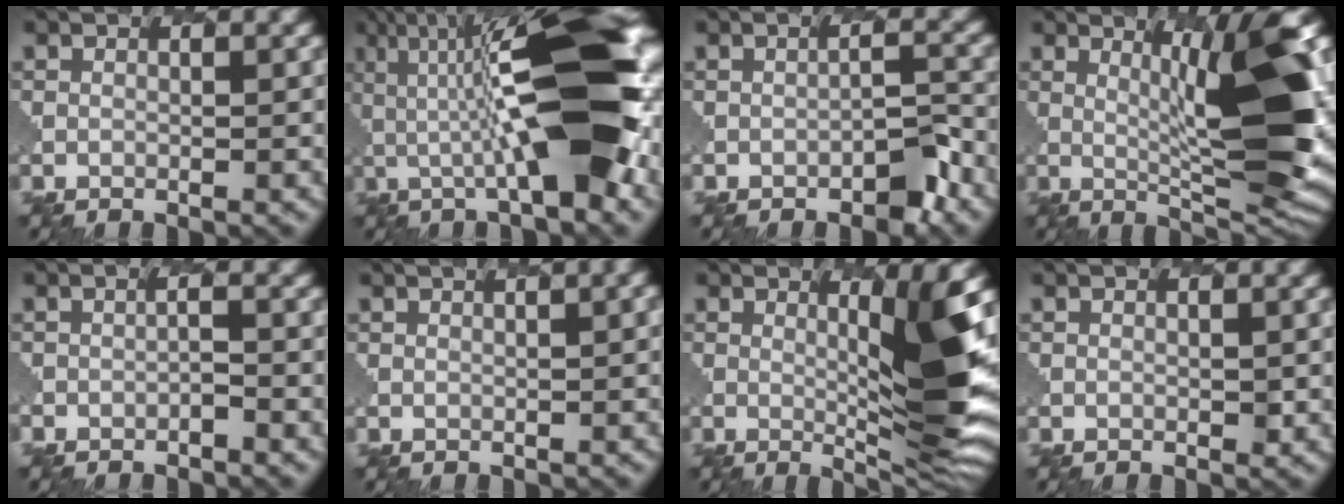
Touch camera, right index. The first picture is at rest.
{"total": 10.4, "force": [0.4, 2.2, 10.2], "torque": [-0.166, 0.026, -0.020]}
{"total": 2.4, "force": [-2.4, 0.3, 0.2], "torque": [-0.030, 0.002, -0.046]}
{"total": 7.0, "force": [2.3, 0.4, 6.6], "torque": [-0.123, -0.001, 0.027]}
{"total": 1.8, "force": [-1.3, -0.3, -1.1], "torque": [-0.013, -0.007, -0.028]}
{"total": 6.4, "force": [1.8, 2.8, 5.5], "torque": [-0.035, 0.035, 0.009]}
{"total": 5.8, "force": [1.5, -0.1, 5.6], "torque": [-0.110, -0.012, 0.019]}
{"total": 0.0}